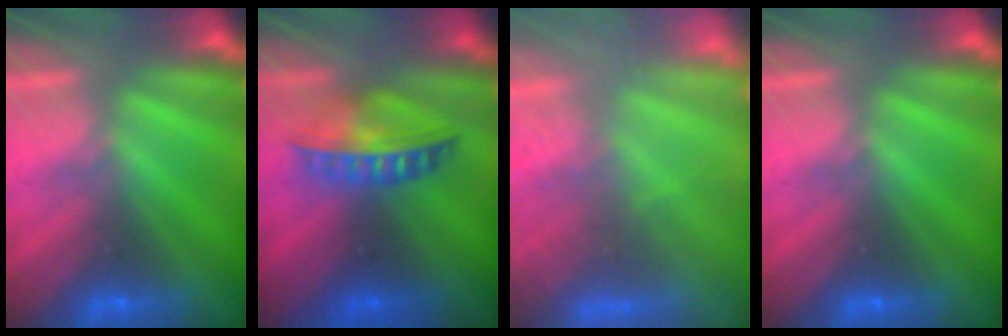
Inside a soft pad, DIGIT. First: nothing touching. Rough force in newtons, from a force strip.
{"total": 5.7}
{"total": 7.6}
{"total": 0.0}